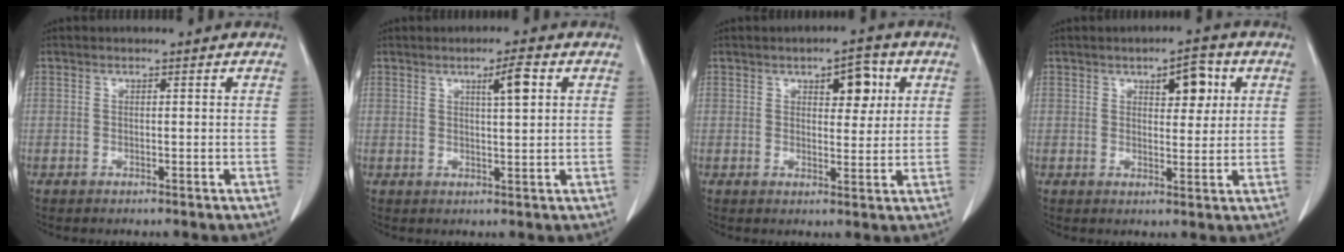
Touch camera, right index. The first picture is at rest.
{"total": 3.8, "force": [1.5, 0.2, 3.5], "torque": [-0.056, 0.001, 0.023]}
{"total": 5.4, "force": [2.2, 2.3, 4.4], "torque": [-0.057, 0.006, 0.030]}
{"total": 5.3, "force": [2.2, 2.2, 4.4], "torque": [-0.059, 0.005, 0.031]}